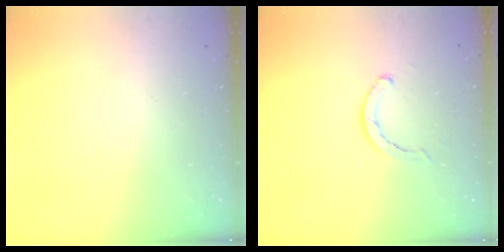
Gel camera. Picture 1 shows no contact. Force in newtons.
{"total": 2.8, "press": 2.8, "slide": 0.2}